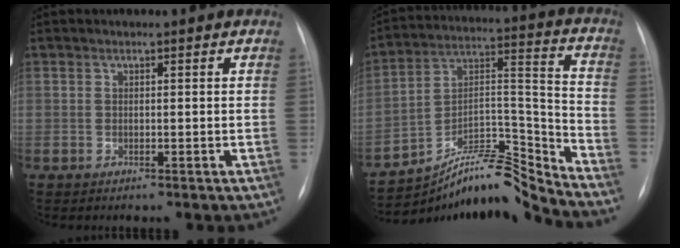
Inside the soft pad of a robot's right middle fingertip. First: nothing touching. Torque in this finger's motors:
{"motor_torque": [0.34, -0.81, -0.02, 0.01]}